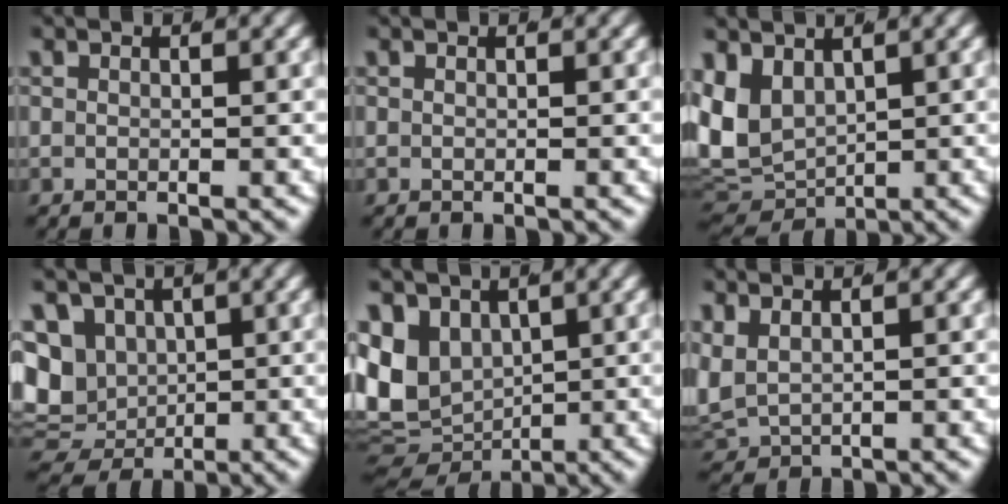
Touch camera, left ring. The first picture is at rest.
{"total": 0.0}
{"total": 9.0, "force": [-0.1, 7.7, 4.8], "torque": [-0.139, -0.039, 0.015]}
{"total": 10.9, "force": [-1.3, 10.0, 4.2], "torque": [-0.114, -0.052, -0.006]}
{"total": 11.9, "force": [-1.6, 10.3, 5.7], "torque": [-0.154, -0.064, 0.001]}
{"total": 5.0, "force": [0.8, 4.3, 2.4], "torque": [-0.090, -0.017, 0.028]}